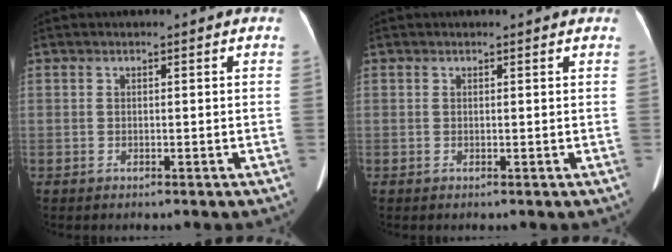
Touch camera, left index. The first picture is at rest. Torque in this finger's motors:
{"motor_torque": [0.02, 0.06, -0.01, -0.01]}